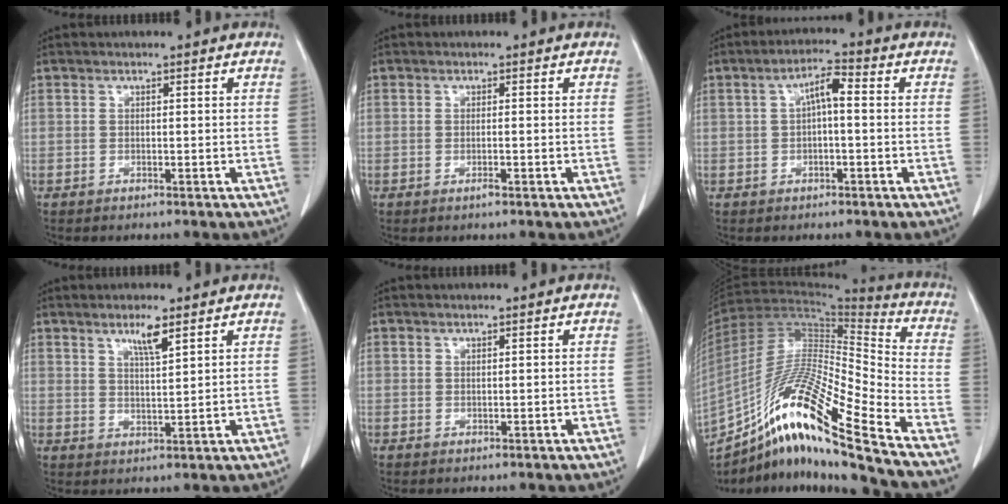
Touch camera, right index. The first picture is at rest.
{"total": 1.3, "force": [-0.6, 0.1, 1.2], "torque": [-0.024, -0.002, -0.010]}
{"total": 4.6, "force": [0.5, 1.2, 4.4], "torque": [-0.081, 0.016, 0.005]}
{"total": 4.3, "force": [2.8, 0.4, 3.2], "torque": [-0.060, -0.005, 0.051]}
{"total": 0.0}
{"total": 22.2, "force": [-15.0, 0.0, 16.3], "torque": [-0.319, -0.017, -0.279]}